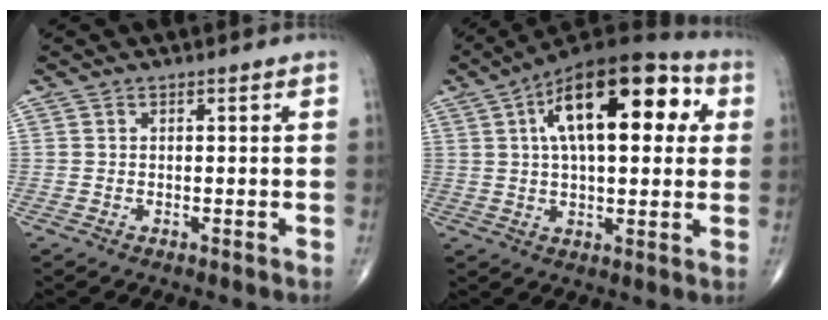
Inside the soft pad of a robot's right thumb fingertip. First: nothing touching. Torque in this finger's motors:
{"motor_torque": [0.62, 4.17, 2.16, 0.41, 0.62]}